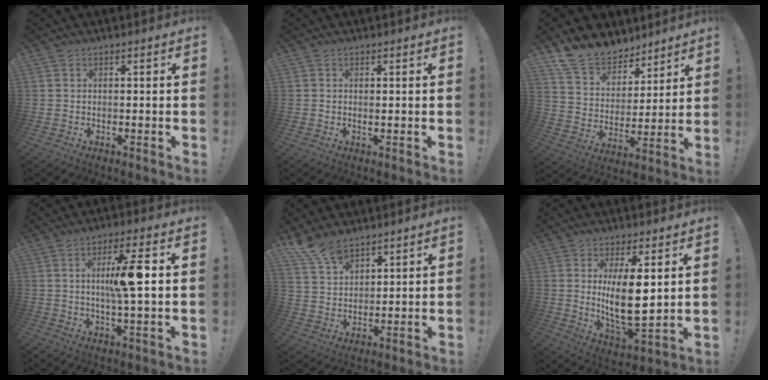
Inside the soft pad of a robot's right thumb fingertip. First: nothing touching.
{"total": 0.7, "force": [0.5, -0.1, 0.5], "torque": [0.003, -0.007, 0.006]}
{"total": 13.3, "force": [11.2, 6.8, 2.5], "torque": [-0.059, -0.085, 0.213]}
{"total": 10.8, "force": [1.2, 0.9, 10.7], "torque": [-0.183, 0.000, 0.012]}
{"total": 9.1, "force": [7.5, 3.9, 3.3], "torque": [-0.067, -0.044, 0.146]}
{"total": 13.3, "force": [3.1, 4.8, 12.0], "torque": [-0.208, -0.036, 0.048]}